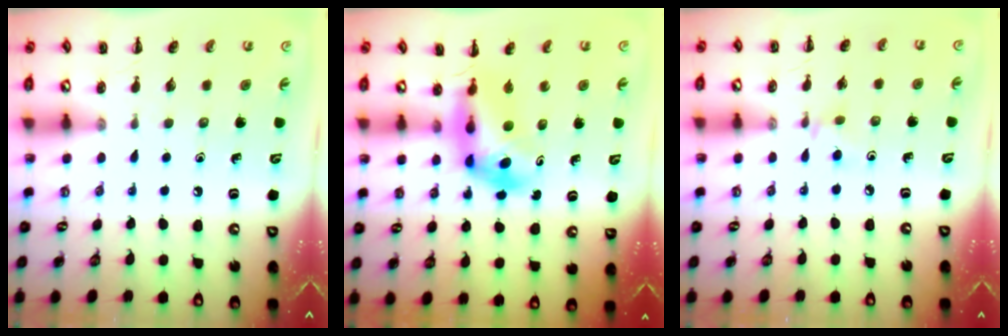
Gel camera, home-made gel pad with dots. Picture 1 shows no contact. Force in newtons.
{"total": 5.4, "press": 5.2, "slide": 1.4}
{"total": 2.9, "press": 2.6, "slide": 1.2}